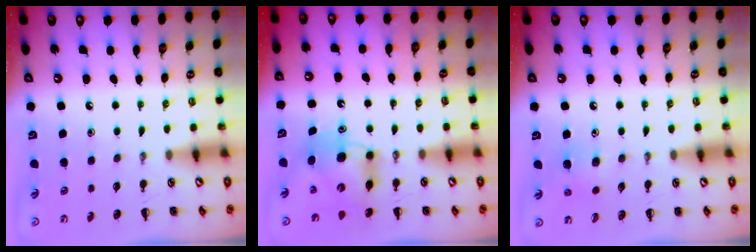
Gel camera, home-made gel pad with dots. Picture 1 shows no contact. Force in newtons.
{"total": 8.1, "press": 8.1, "slide": 0.9}
{"total": 5.4, "press": 5.2, "slide": 1.4}